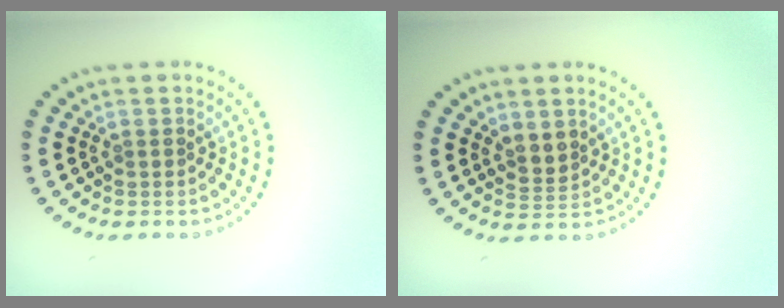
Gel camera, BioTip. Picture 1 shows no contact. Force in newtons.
{"total": 1.7, "press": 1.5, "slide": 0.9}